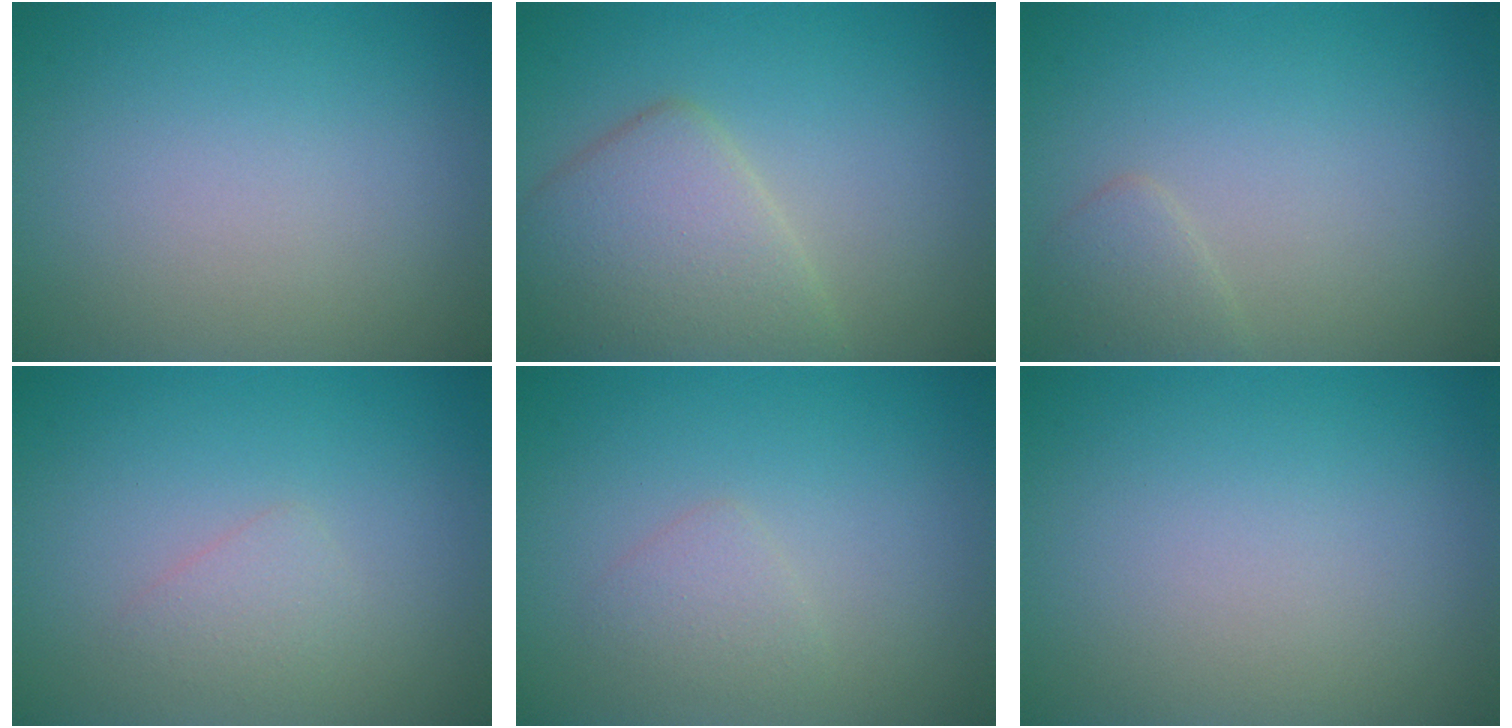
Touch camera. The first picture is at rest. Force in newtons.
{"total": 5.2, "press": 5.2, "slide": 0.3}
{"total": 1.4, "press": 1.4, "slide": 0.1}
{"total": 1.3, "press": 1.3, "slide": 0.0}
{"total": 1.4, "press": 1.4, "slide": 0.1}
{"total": 0.0}